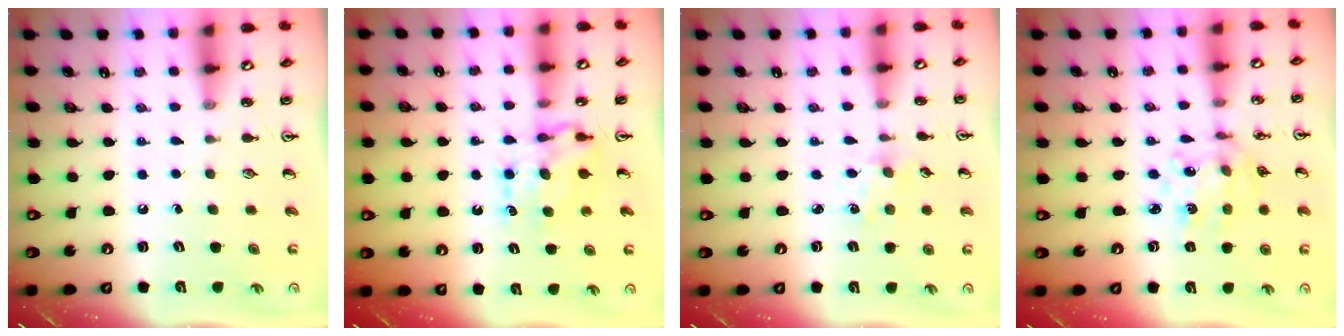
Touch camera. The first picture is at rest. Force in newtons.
{"total": 6.9, "press": 6.9, "slide": 0.5}
{"total": 1.9, "press": 1.9, "slide": 0.3}
{"total": 7.3, "press": 6.9, "slide": 2.5}